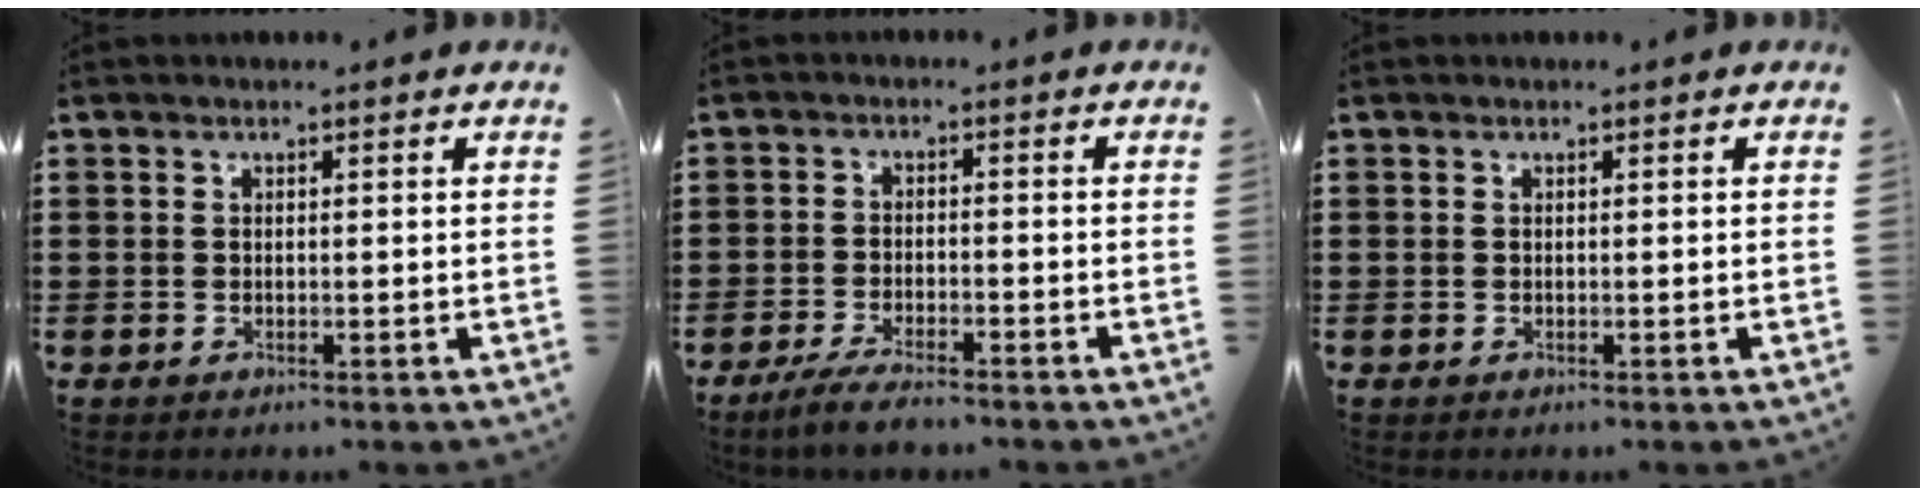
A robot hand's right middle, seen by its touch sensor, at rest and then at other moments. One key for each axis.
{"total": 3.9, "fx": -3.5, "fy": 0.4, "fz": 1.8, "tx": -0.036, "ty": -0.001, "tz": -0.068}
{"total": 0.0}